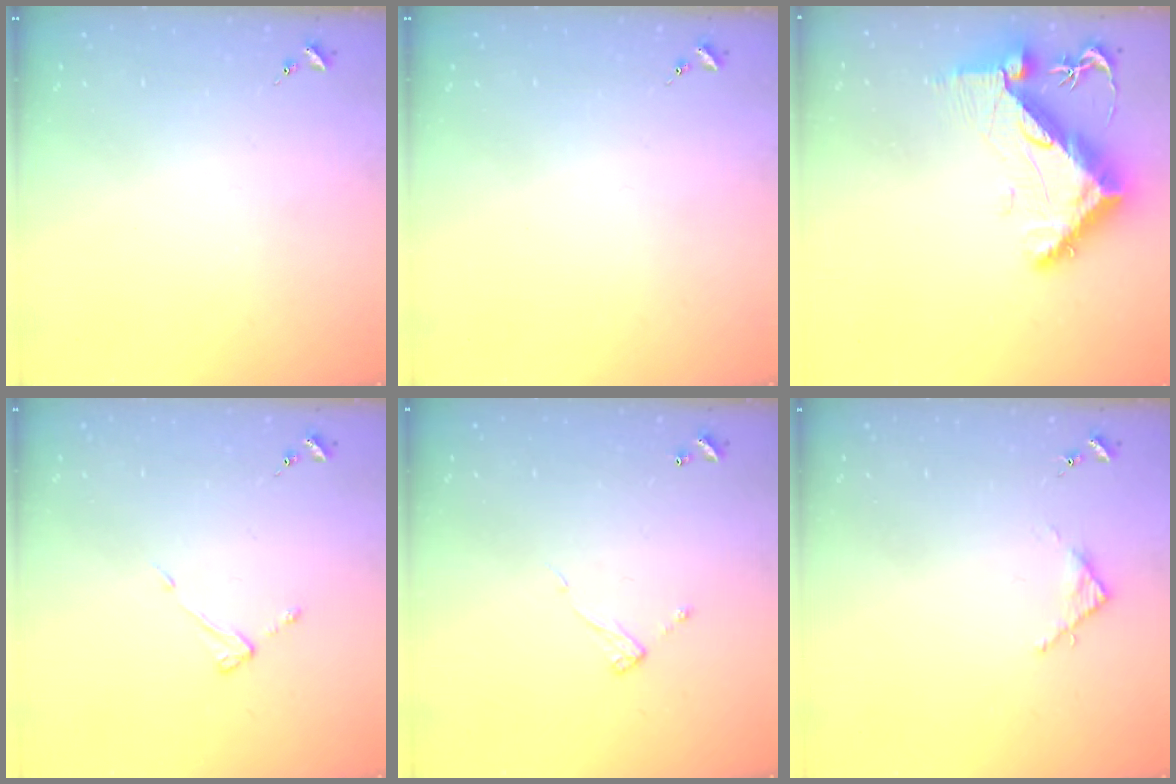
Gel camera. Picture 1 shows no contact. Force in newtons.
{"total": 0.0}
{"total": 11.4, "press": 11.4, "slide": 1.2}
{"total": 3.8, "press": 3.8, "slide": 0.3}
{"total": 5.3, "press": 5.3, "slide": 0.4}
{"total": 3.1, "press": 3.1, "slide": 0.4}